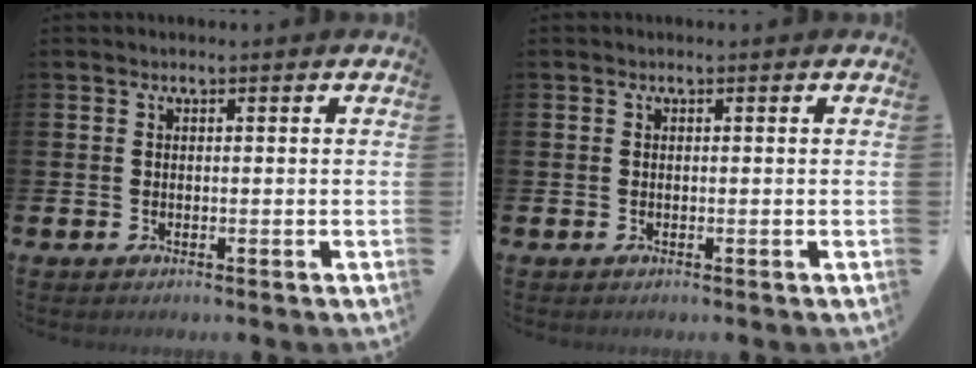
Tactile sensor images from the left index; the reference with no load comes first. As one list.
[{"total": 0.0}]